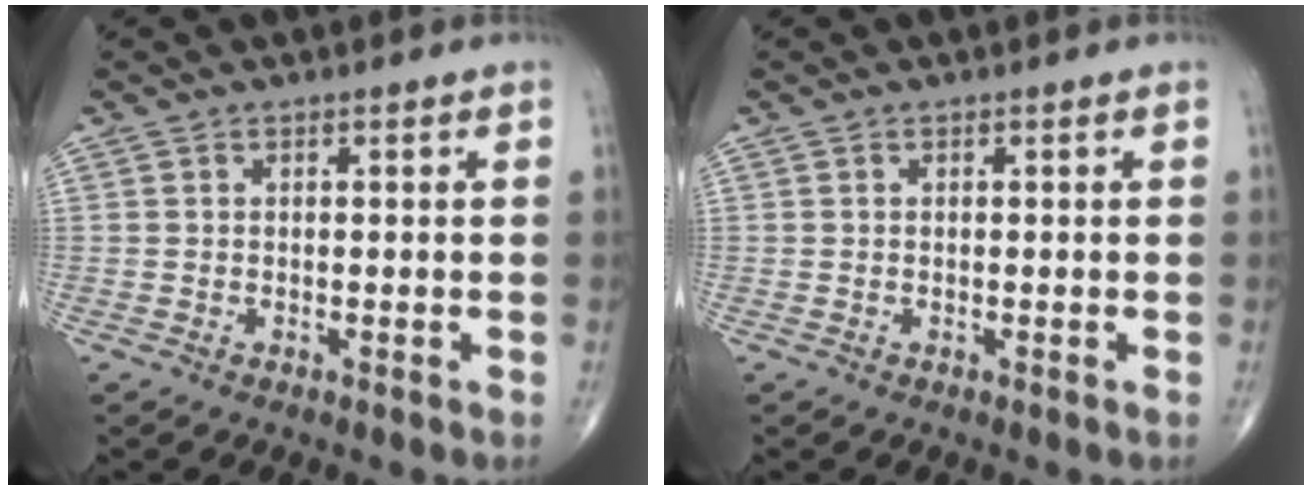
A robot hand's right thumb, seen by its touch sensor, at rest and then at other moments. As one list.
[{"total": 0.0}]